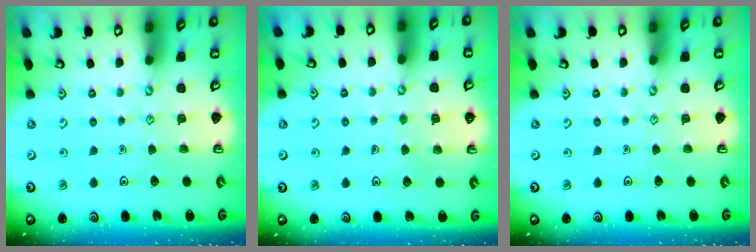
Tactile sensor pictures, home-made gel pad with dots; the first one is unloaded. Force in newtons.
{"total": 3.8, "press": 3.7, "slide": 0.2}
{"total": 0.0}